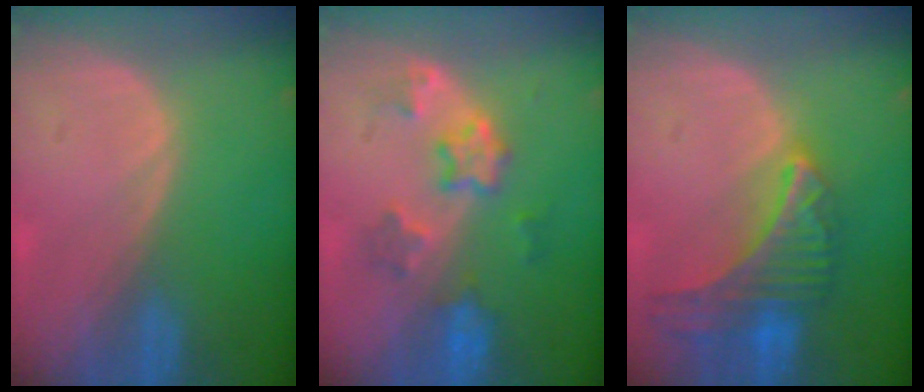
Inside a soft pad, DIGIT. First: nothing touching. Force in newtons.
{"total": 5.7, "press": 5.7, "slide": 0.4}
{"total": 9.2, "press": 8.1, "slide": 4.4}